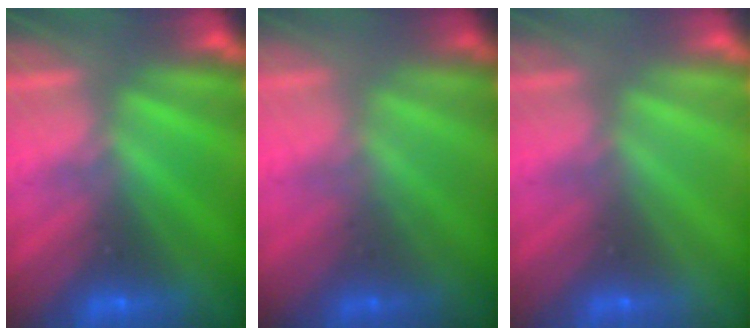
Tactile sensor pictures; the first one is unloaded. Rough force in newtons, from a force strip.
{"total": 1.4}
{"total": 2.9}